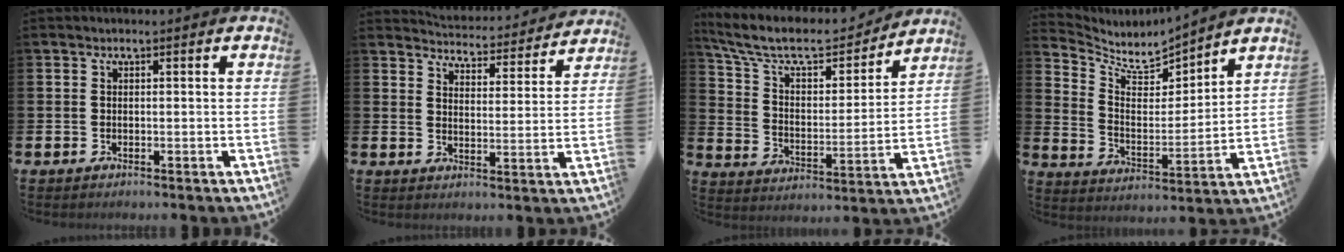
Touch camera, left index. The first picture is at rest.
{"total": 4.6, "force": [4.5, 0.5, 0.1], "torque": [-0.020, -0.039, 0.077]}
{"total": 10.0, "force": [8.8, 3.0, 3.8], "torque": [-0.111, -0.058, 0.148]}
{"total": 6.1, "force": [5.7, 1.8, 1.1], "torque": [-0.060, -0.049, 0.098]}